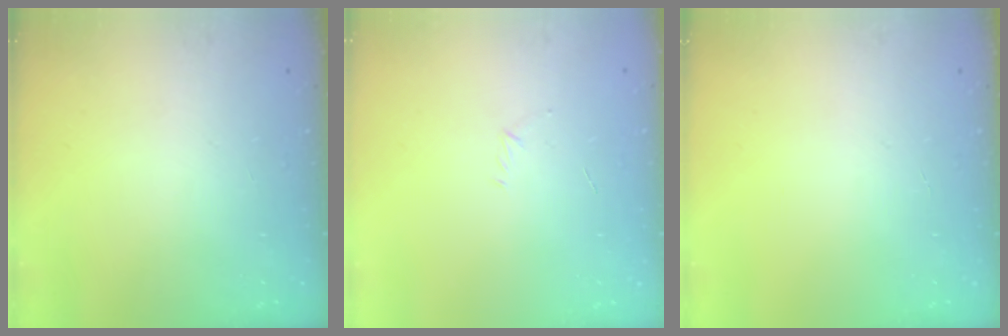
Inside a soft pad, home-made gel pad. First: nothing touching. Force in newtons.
{"total": 2.7, "press": 2.6, "slide": 0.7}
{"total": 0.0}